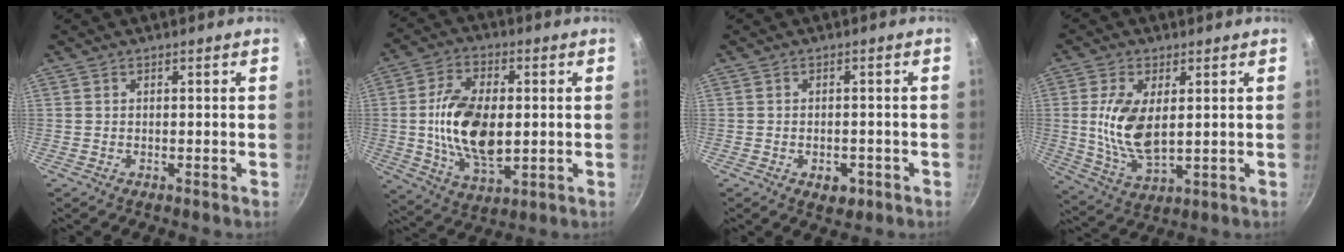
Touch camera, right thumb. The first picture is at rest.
{"total": 15.7, "force": [0.1, 8.8, 13.0], "torque": [-0.225, 0.003, 0.002]}
{"total": 3.8, "force": [-1.7, 2.4, 2.4], "torque": [-0.023, 0.009, -0.015]}
{"total": 11.4, "force": [1.5, 5.8, 9.7], "torque": [-0.190, -0.013, 0.036]}